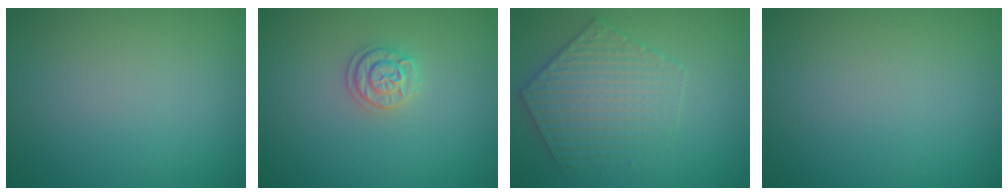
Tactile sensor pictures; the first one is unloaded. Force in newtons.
{"total": 1.9, "press": 1.9, "slide": 0.2}
{"total": 3.8, "press": 3.8, "slide": 0.6}
{"total": 0.0}